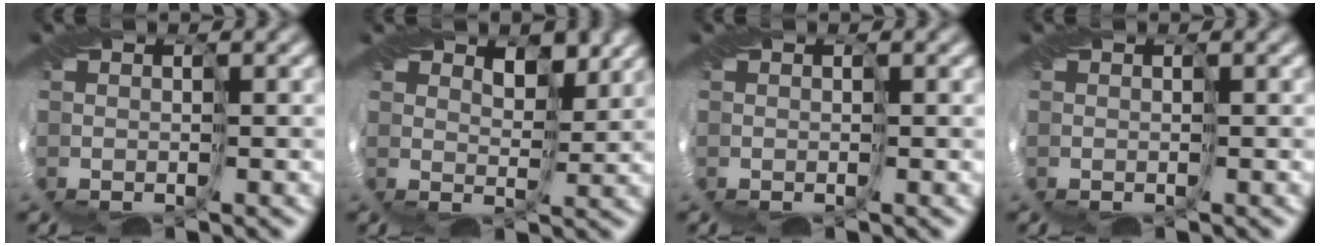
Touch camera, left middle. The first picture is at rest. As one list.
[{"total": 2.2, "force": [1.6, 1.2, 1.0], "torque": [-0.022, -0.008, 0.027]}, {"total": 0.0}, {"total": 0.0}]